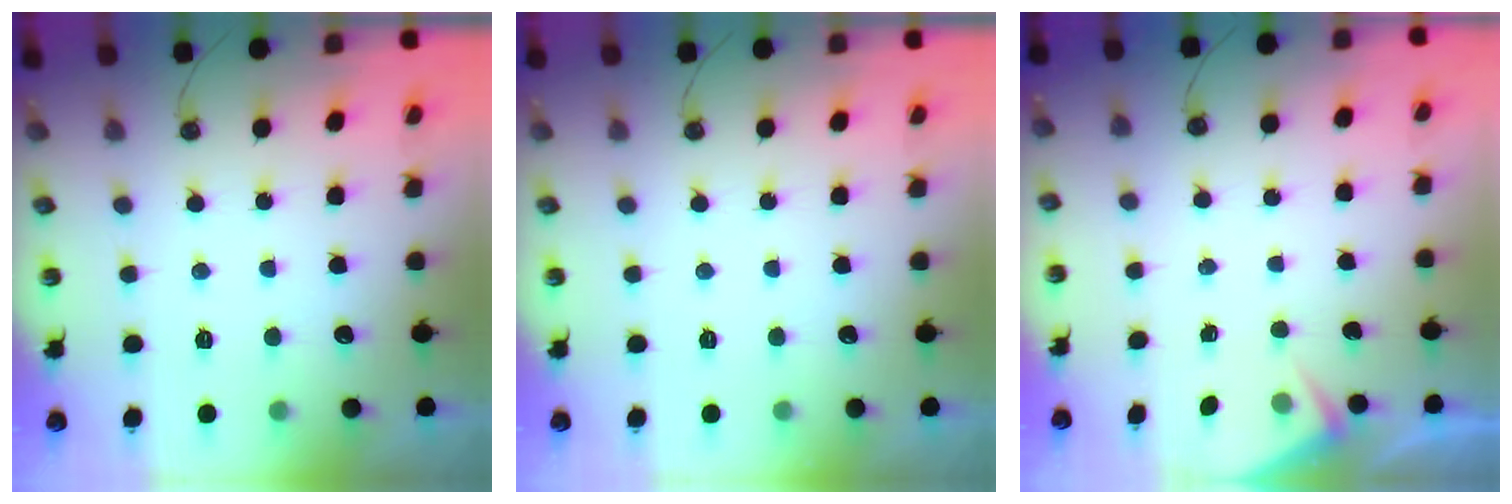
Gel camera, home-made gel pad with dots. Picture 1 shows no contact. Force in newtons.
{"total": 0.0}
{"total": 2.5, "press": 2.5, "slide": 0.4}